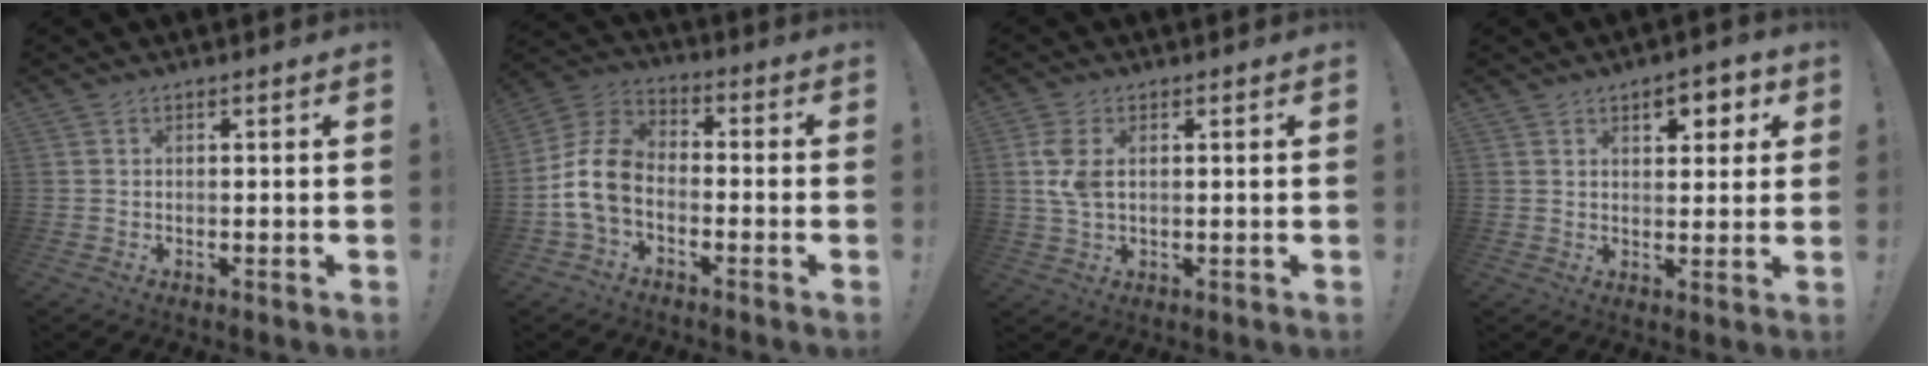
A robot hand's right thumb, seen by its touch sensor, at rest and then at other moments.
{"total": 12.2, "force": [-3.5, 8.3, 8.2], "torque": [-0.165, 0.031, -0.056]}
{"total": 5.8, "force": [1.3, 3.5, 4.5], "torque": [-0.101, -0.002, 0.022]}
{"total": 6.1, "force": [3.3, 3.3, 3.9], "torque": [-0.038, -0.013, 0.051]}